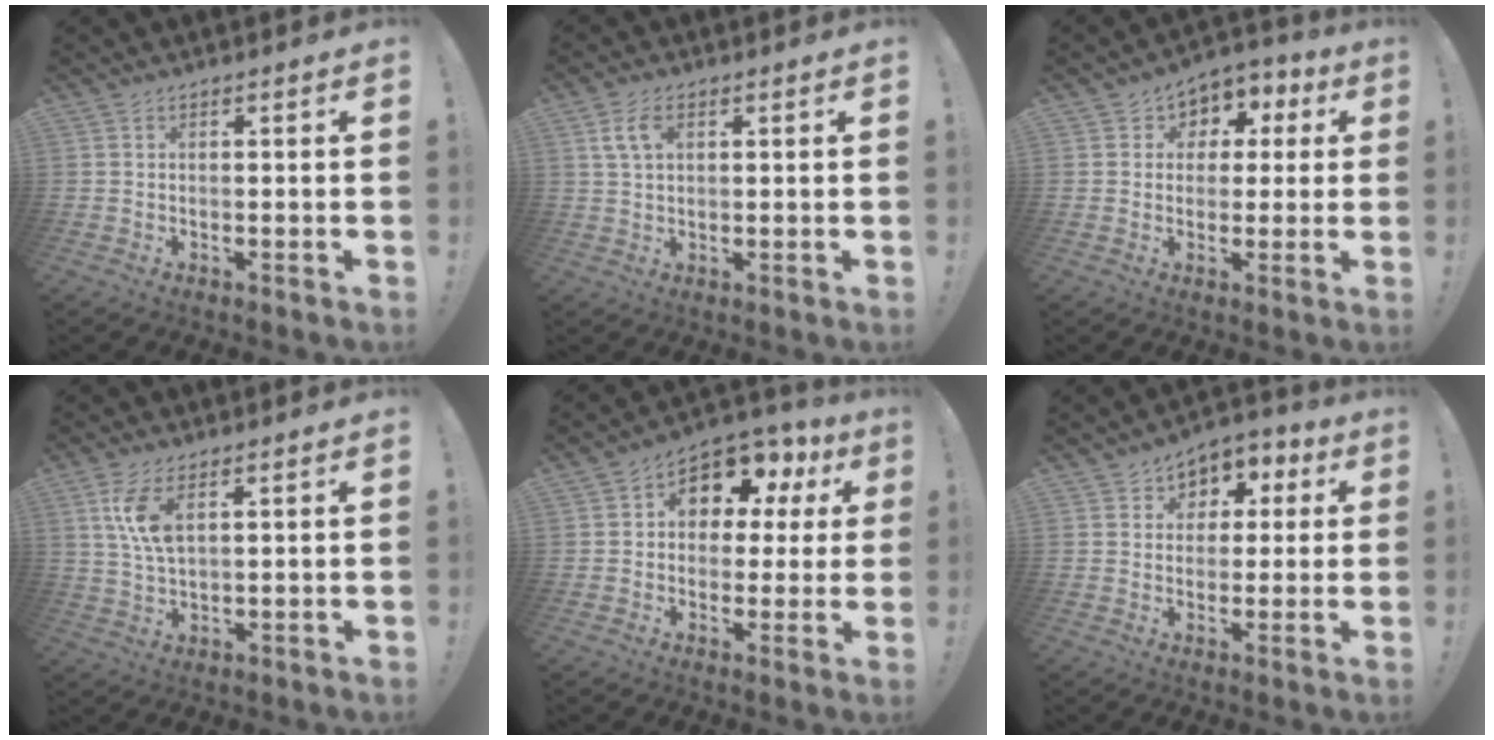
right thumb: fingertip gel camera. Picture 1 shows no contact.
{"total": 5.6, "force": [2.1, 3.2, 4.0], "torque": [-0.078, -0.001, 0.038]}
{"total": 6.4, "force": [0.1, 6.0, 2.4], "torque": [-0.021, 0.002, 0.004]}
{"total": 8.1, "force": [3.2, 3.4, 6.6], "torque": [-0.130, -0.011, 0.053]}
{"total": 9.5, "force": [4.7, 6.5, 5.0], "torque": [-0.079, -0.035, 0.083]}
{"total": 6.2, "force": [0.8, 5.8, 2.1], "torque": [-0.019, -0.003, 0.017]}